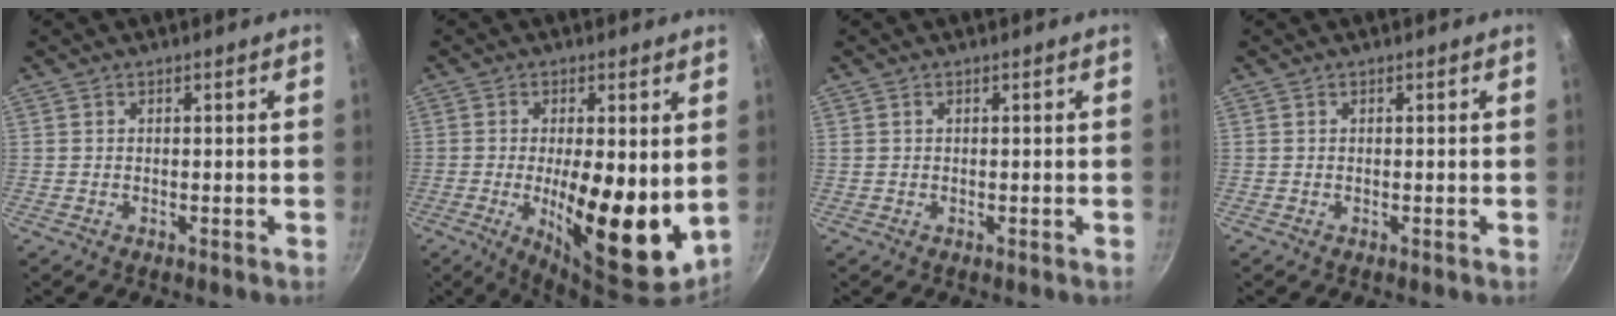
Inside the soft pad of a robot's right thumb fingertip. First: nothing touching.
{"total": 15.5, "force": [-0.7, 5.2, 14.6], "torque": [-0.205, -0.025, -0.006]}
{"total": 0.5, "force": [0.2, 0.4, 0.3], "torque": [-0.005, 0.002, 0.004]}
{"total": 0.0}